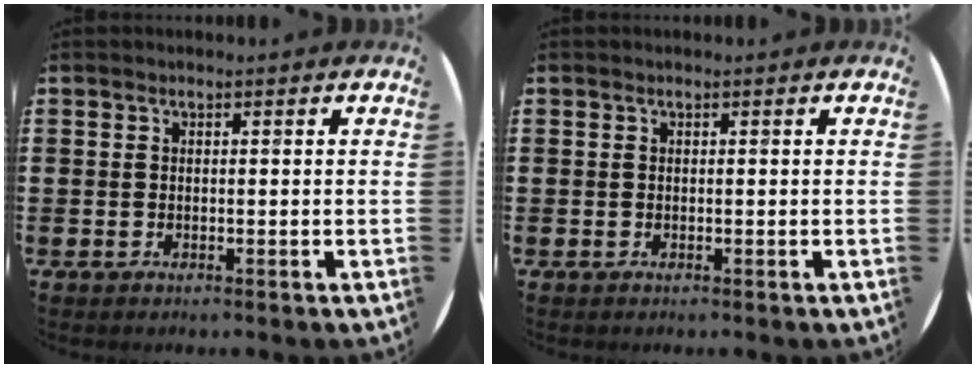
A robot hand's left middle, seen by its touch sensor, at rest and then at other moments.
{"total": 0.0}